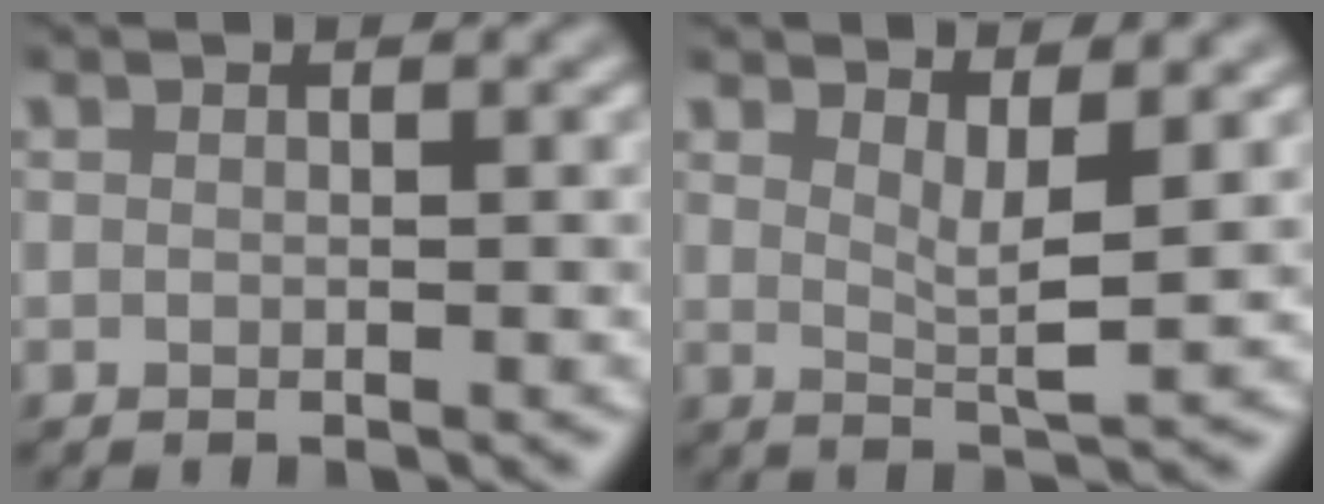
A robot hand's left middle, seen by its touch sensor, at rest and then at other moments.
{"total": 3.1, "force": [1.7, 0.7, 2.5], "torque": [-0.036, -0.011, 0.029]}